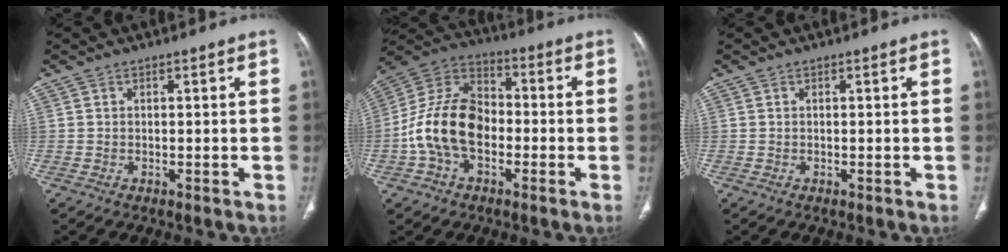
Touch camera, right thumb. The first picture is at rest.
{"total": 15.2, "force": [-3.1, 10.3, 10.7], "torque": [-0.197, 0.043, -0.063]}
{"total": 0.0}